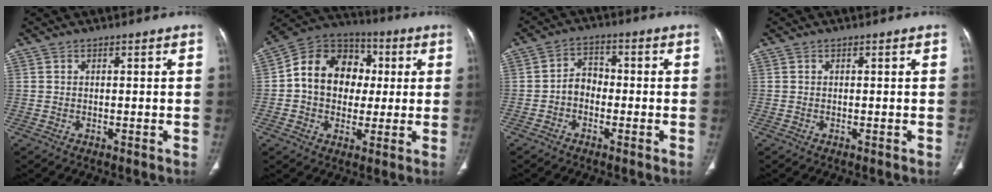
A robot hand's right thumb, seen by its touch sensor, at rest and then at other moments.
{"total": 15.7, "force": [1.5, 12.6, 9.4], "torque": [-0.118, 0.025, 0.015]}
{"total": 4.3, "force": [-1.3, 3.3, 2.4], "torque": [-0.021, 0.023, -0.034]}
{"total": 0.0}